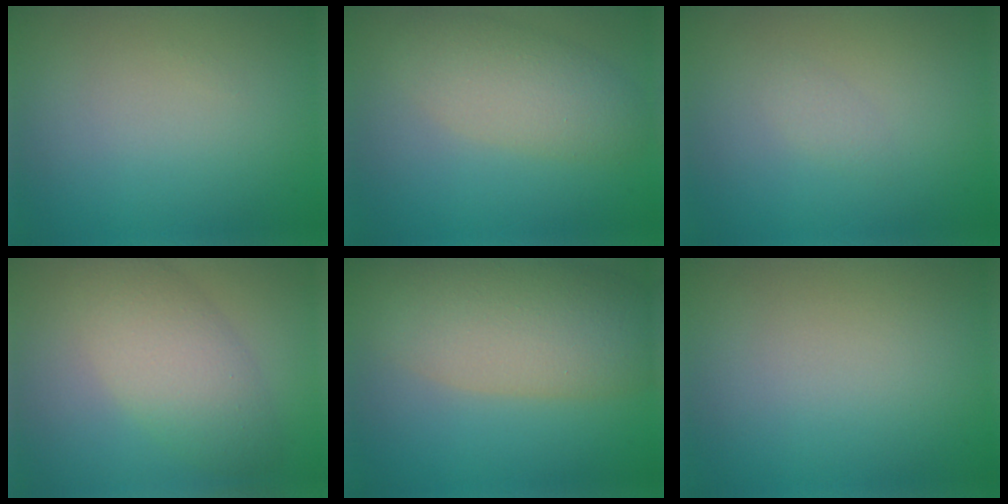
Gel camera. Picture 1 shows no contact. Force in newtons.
{"total": 4.2, "press": 4.2, "slide": 0.2}
{"total": 0.7, "press": 0.7, "slide": 0.0}
{"total": 5.3, "press": 5.3, "slide": 0.3}
{"total": 8.5, "press": 8.5, "slide": 0.4}
{"total": 0.0}